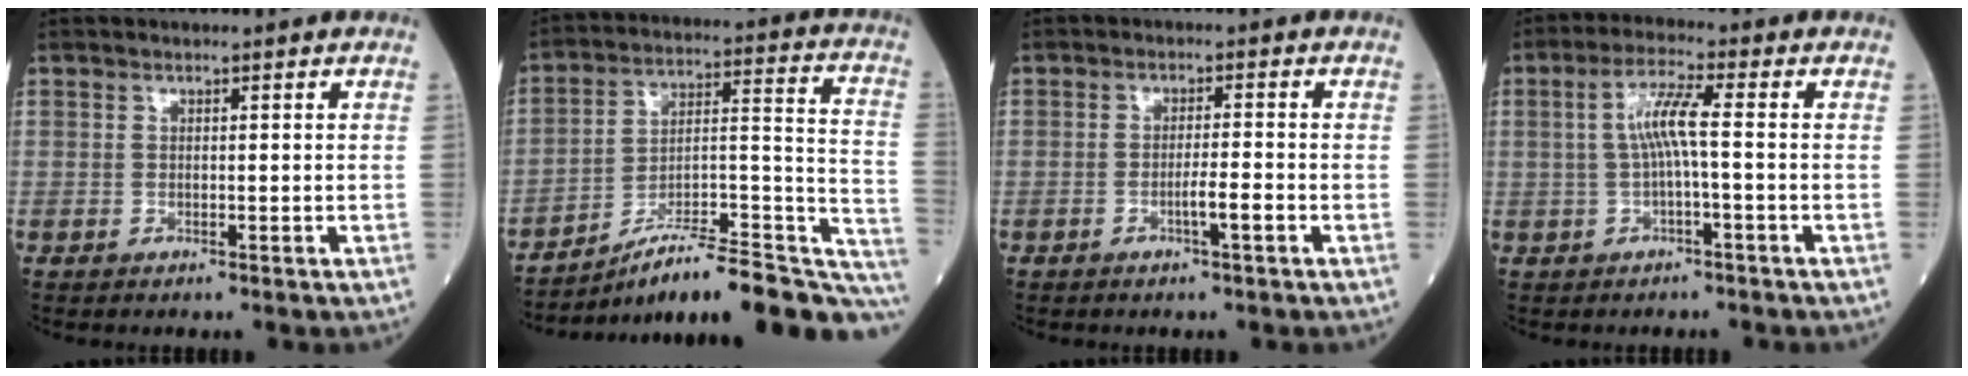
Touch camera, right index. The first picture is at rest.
{"total": 23.8, "force": [-19.2, 3.2, 13.7], "torque": [-0.121, 0.036, -0.284]}
{"total": 2.8, "force": [-1.2, -0.1, 2.6], "torque": [-0.042, 0.000, -0.023]}
{"total": 5.3, "force": [-0.1, 0.2, 5.2], "torque": [-0.104, 0.014, -0.001]}